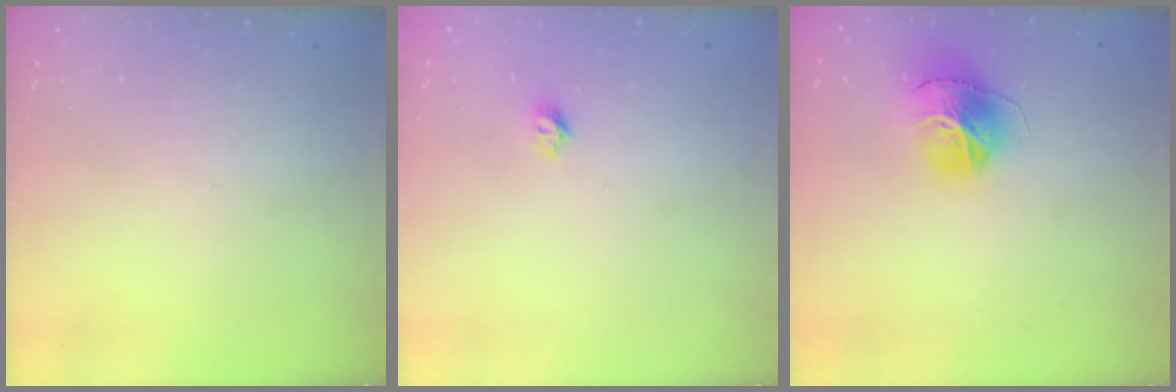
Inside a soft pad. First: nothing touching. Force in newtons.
{"total": 4.4, "press": 4.4, "slide": 0.4}
{"total": 15.6, "press": 15.5, "slide": 1.6}